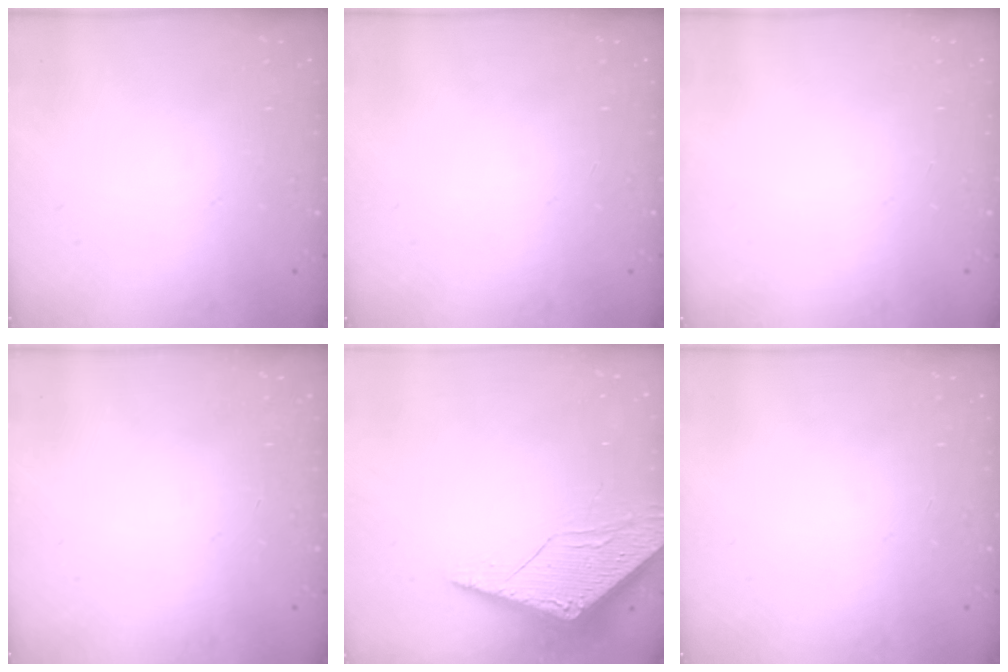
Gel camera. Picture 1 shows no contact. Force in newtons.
{"total": 0.0}
{"total": 0.0}
{"total": 0.0}
{"total": 6.2, "press": 6.2, "slide": 0.5}
{"total": 0.0}